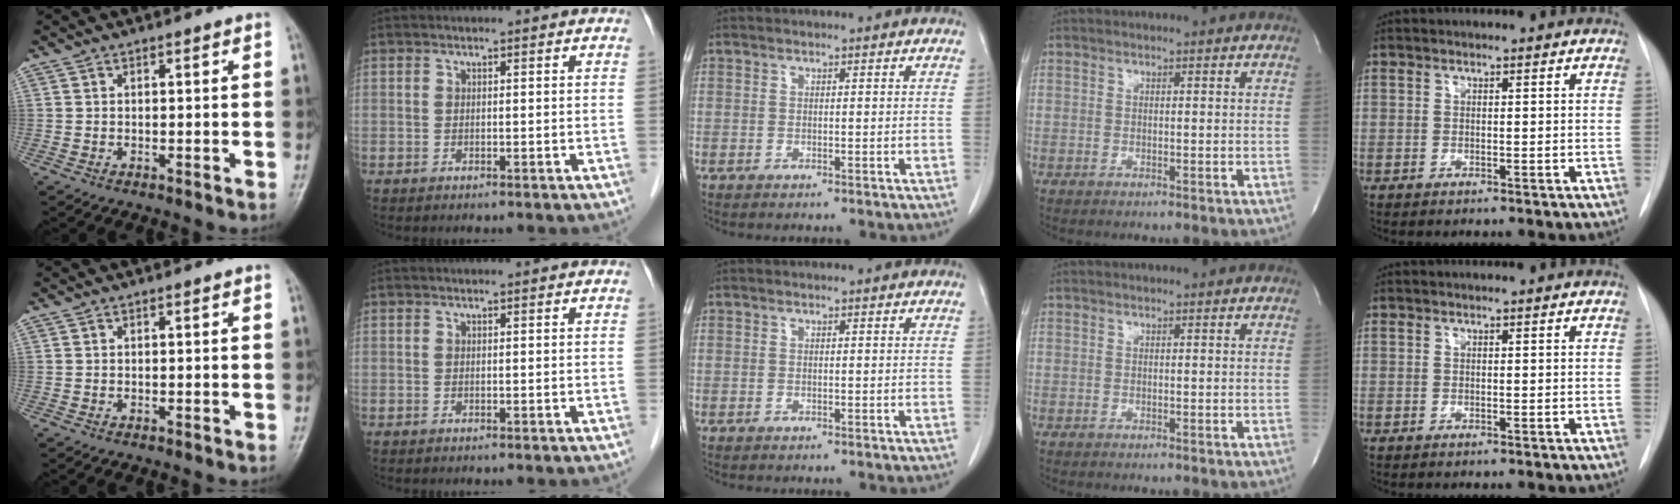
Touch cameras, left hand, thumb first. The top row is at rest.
{}